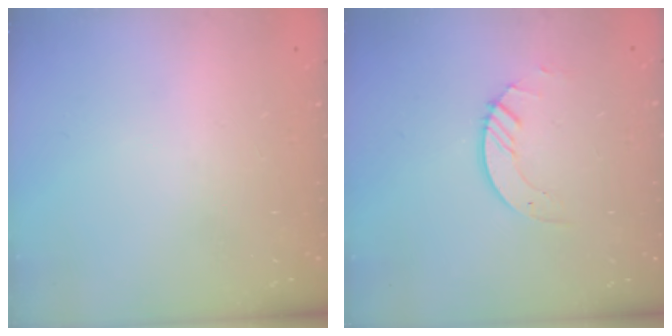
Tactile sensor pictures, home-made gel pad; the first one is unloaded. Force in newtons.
{"total": 3.7, "press": 3.7, "slide": 0.4}